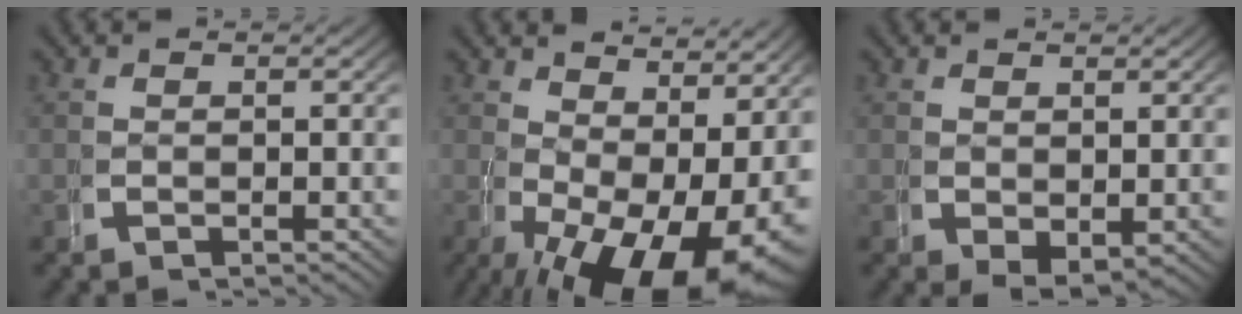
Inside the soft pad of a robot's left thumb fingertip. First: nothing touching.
{"total": 10.1, "force": [-2.0, 5.9, 7.9], "torque": [-0.113, -0.054, 0.003]}
{"total": 2.1, "force": [0.2, 1.6, 1.4], "torque": [-0.021, -0.018, 0.021]}